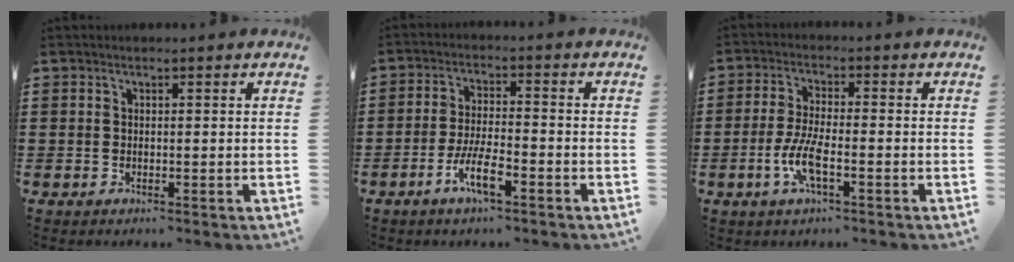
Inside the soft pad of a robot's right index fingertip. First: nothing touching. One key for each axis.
{"total": 6.3, "fx": -3.4, "fy": 1.4, "fz": 5.0, "tx": -0.117, "ty": -0.010, "tz": -0.068}
{"total": 5.8, "fx": -2.3, "fy": 1.5, "fz": 5.1, "tx": -0.118, "ty": -0.012, "tz": -0.049}